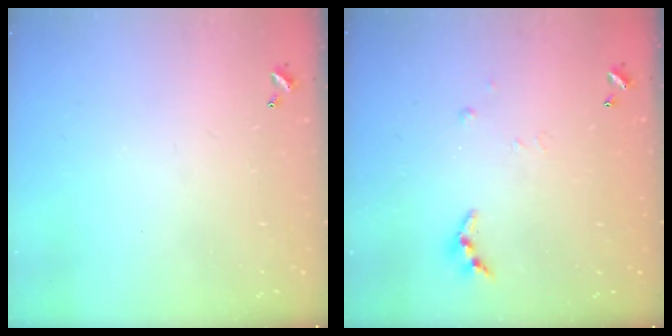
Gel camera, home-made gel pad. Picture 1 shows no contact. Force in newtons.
{"total": 4.3, "press": 4.3, "slide": 0.4}